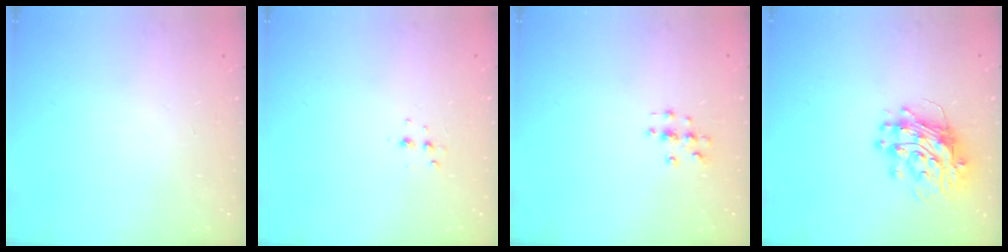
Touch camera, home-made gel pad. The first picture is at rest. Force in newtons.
{"total": 3.1, "press": 3.0, "slide": 0.6}
{"total": 2.7, "press": 2.7, "slide": 0.3}
{"total": 13.1, "press": 13.1, "slide": 1.3}